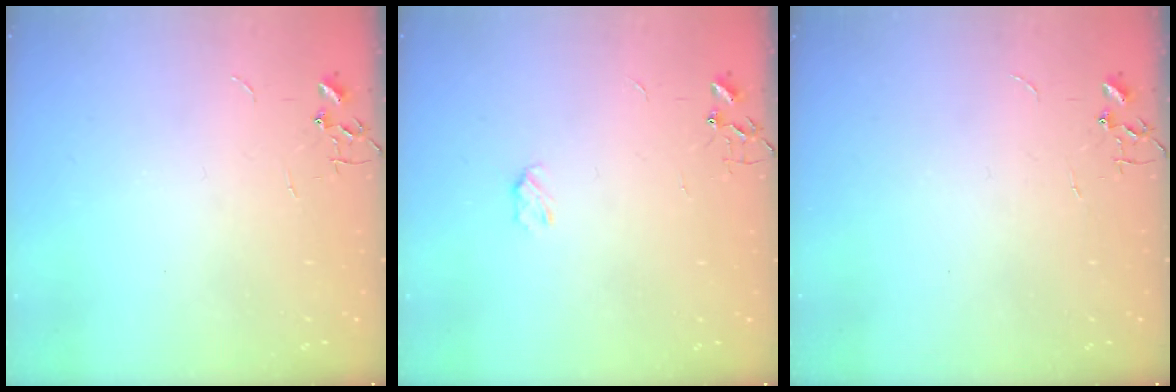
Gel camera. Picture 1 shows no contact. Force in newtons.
{"total": 3.5, "press": 3.4, "slide": 0.5}
{"total": 0.0}